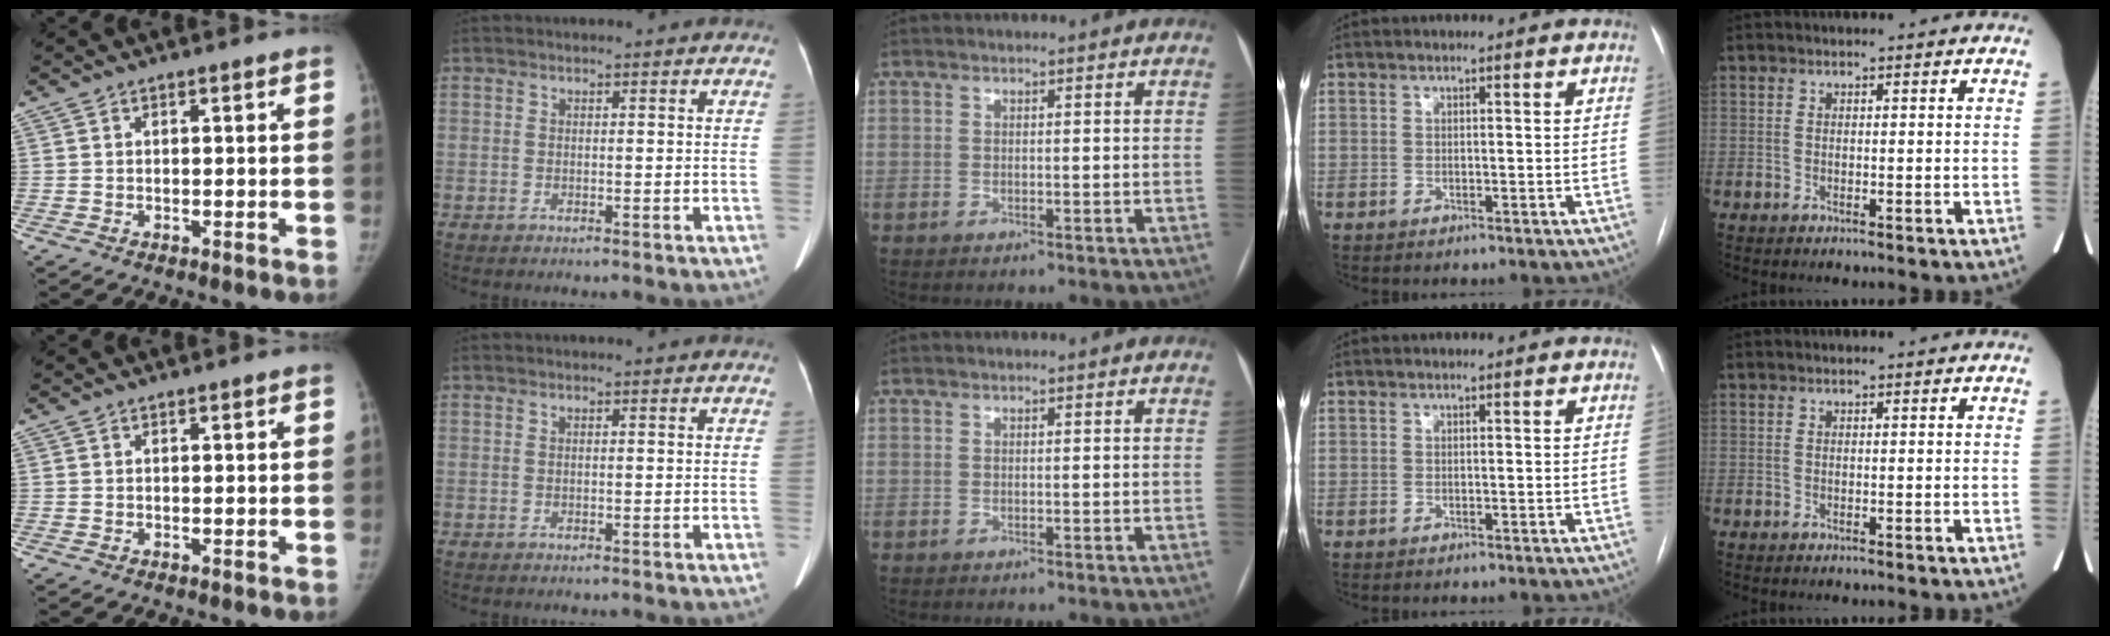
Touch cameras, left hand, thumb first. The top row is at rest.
{}